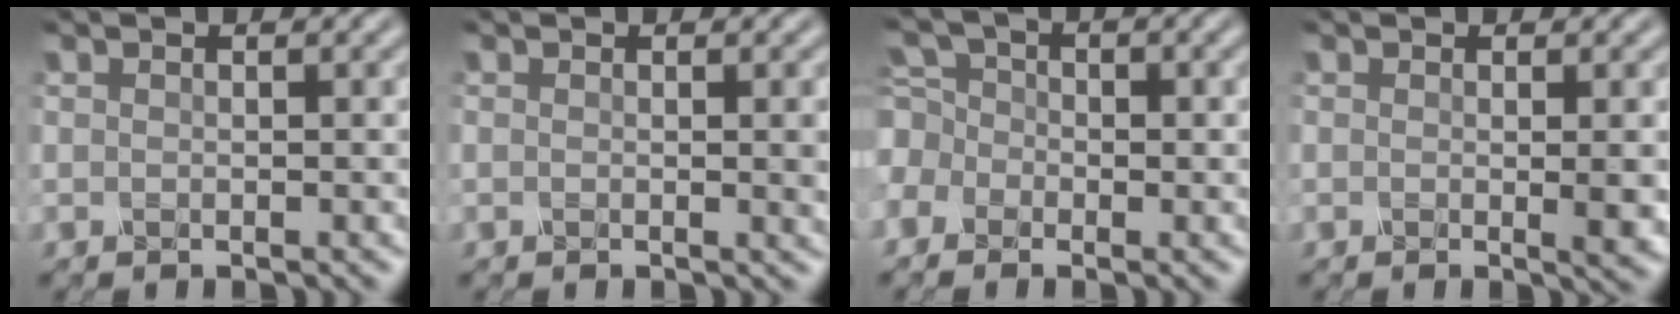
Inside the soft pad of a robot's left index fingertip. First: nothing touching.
{"total": 1.6, "force": [0.0, 0.3, 1.5], "torque": [-0.018, -0.002, -0.002]}
{"total": 4.2, "force": [-1.2, 3.7, 1.5], "torque": [-0.028, 0.021, -0.044]}
{"total": 2.3, "force": [-0.1, 0.5, 2.3], "torque": [-0.027, -0.003, -0.001]}